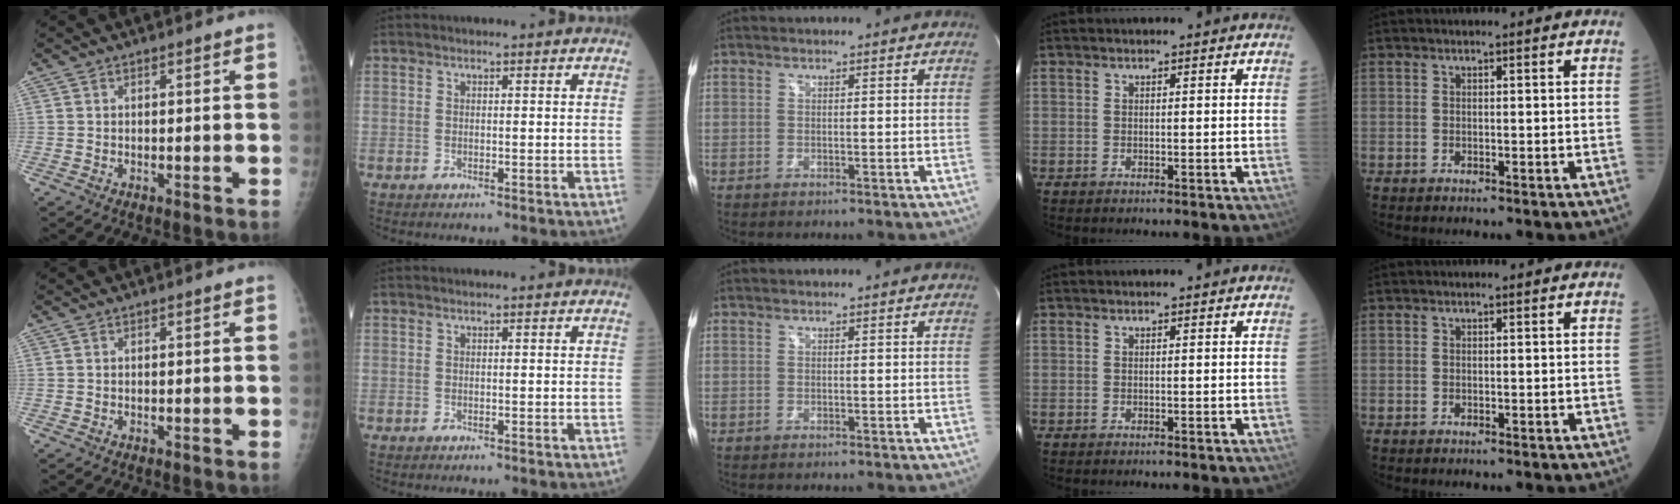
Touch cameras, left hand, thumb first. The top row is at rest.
{}